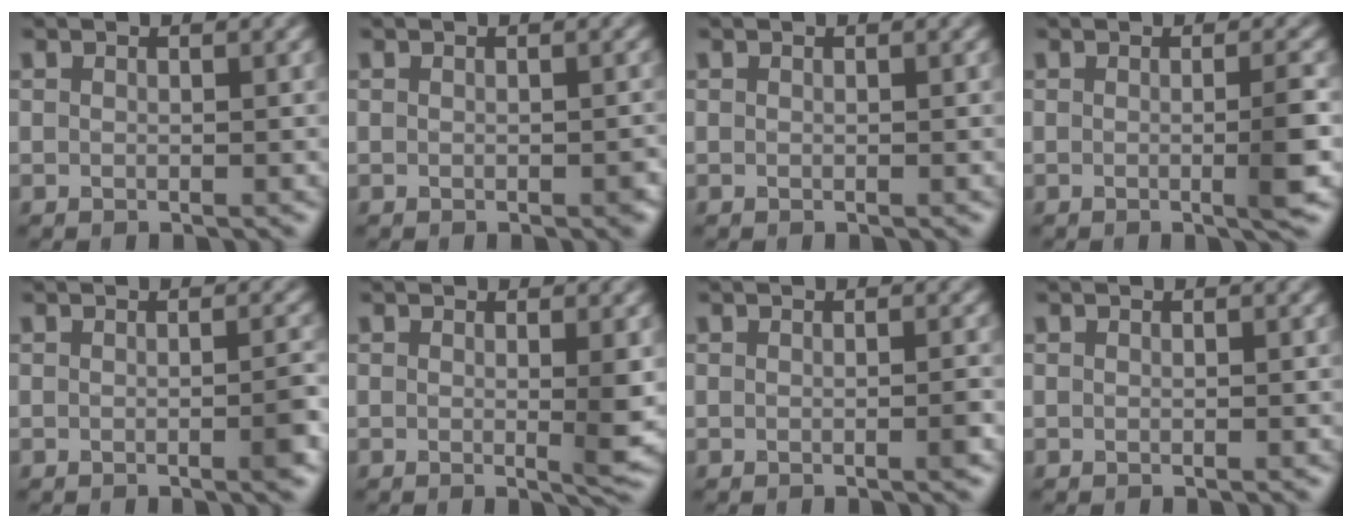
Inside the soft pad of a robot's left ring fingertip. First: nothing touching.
{"total": 0.8, "force": [-0.2, 0.4, 0.7], "torque": [-0.010, -0.001, 0.000]}
{"total": 0.0}
{"total": 2.8, "force": [-0.3, 0.4, 2.8], "torque": [-0.039, -0.008, -0.008]}
{"total": 1.9, "force": [-0.5, 0.3, 1.8], "torque": [-0.021, 0.000, -0.008]}
{"total": 2.4, "force": [0.1, 0.3, 2.4], "torque": [-0.032, -0.011, 0.000]}
{"total": 0.9, "force": [-0.3, 0.0, 0.9], "torque": [-0.011, 0.000, -0.005]}
{"total": 0.0}